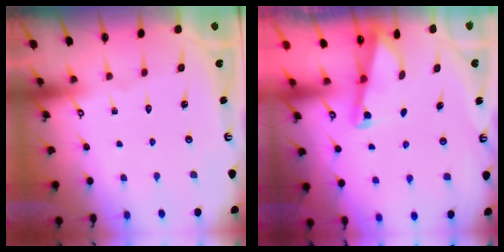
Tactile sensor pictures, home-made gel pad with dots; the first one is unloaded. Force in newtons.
{"total": 1.9, "press": 1.9, "slide": 0.4}